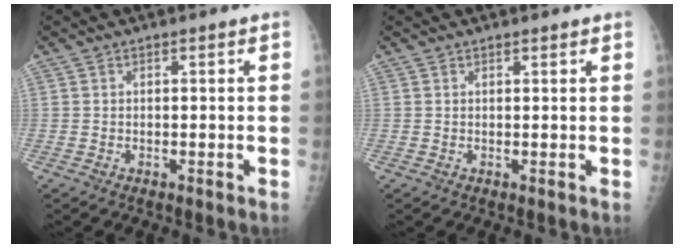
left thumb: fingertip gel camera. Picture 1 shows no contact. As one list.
[{"total": 0.8, "force": [0.7, 0.2, 0.3], "torque": [-0.005, -0.003, 0.010]}]